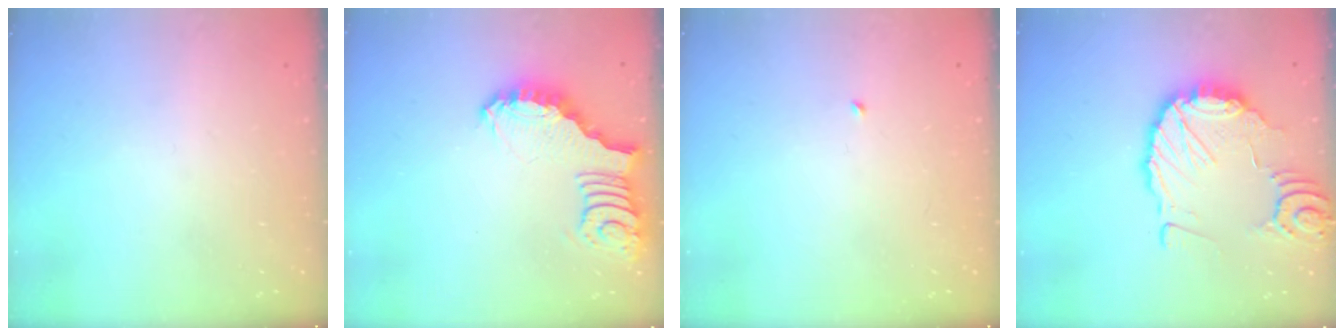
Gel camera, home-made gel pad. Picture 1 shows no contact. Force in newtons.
{"total": 3.3, "press": 3.3, "slide": 0.6}
{"total": 2.7, "press": 2.7, "slide": 0.2}
{"total": 12.1, "press": 12.0, "slide": 1.5}